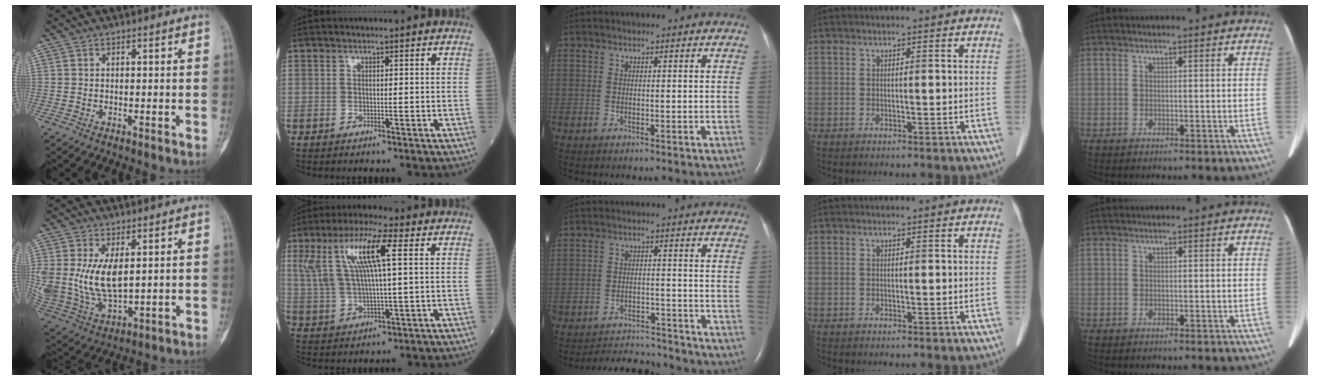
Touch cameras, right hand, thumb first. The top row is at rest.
{"thumb": {"total": 13.8, "force": [2.2, 7.6, 11.3], "torque": [-0.233, -0.019, 0.062]}, "index": {"total": 11.4, "force": [3.8, 1.6, 10.6], "torque": [-0.226, 0.023, 0.071]}, "middle": {"total": 9.4, "force": [-9.3, 1.2, 0.7], "torque": [-0.010, -0.002, -0.139]}}